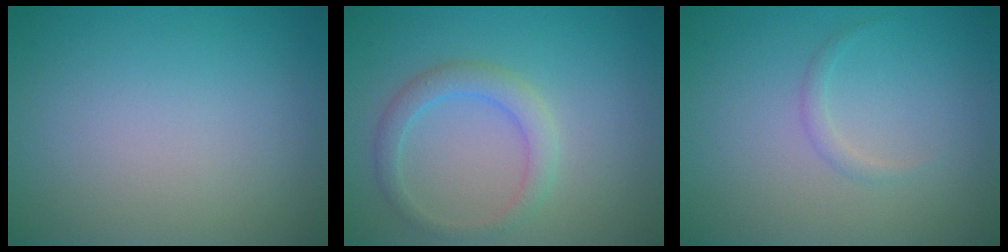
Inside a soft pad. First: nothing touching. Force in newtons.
{"total": 2.5, "press": 2.5, "slide": 0.1}
{"total": 0.8, "press": 0.8, "slide": 0.0}